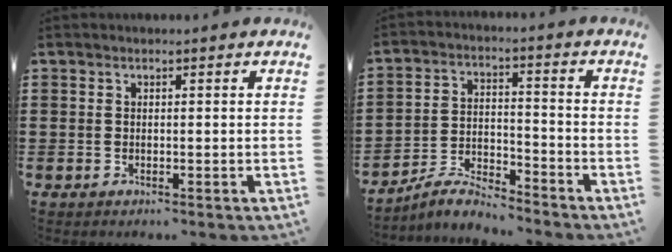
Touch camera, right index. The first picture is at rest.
{"total": 5.0, "force": [-4.8, 0.7, 1.3], "torque": [-0.030, 0.005, -0.097]}